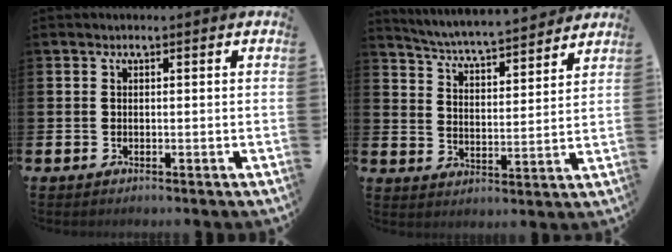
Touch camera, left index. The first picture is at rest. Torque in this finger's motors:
{"motor_torque": [0.95, -1.19, 0.32, 0.12]}